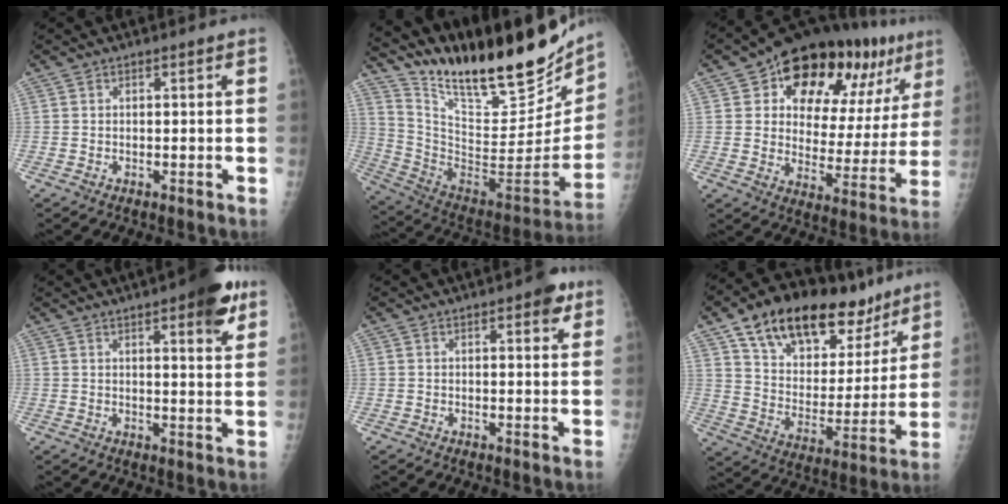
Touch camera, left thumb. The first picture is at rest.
{"total": 31.8, "force": [25.2, 9.2, 17.1], "torque": [-0.252, -0.122, 0.390]}
{"total": 25.0, "force": [14.3, 12.6, 16.1], "torque": [-0.181, -0.030, 0.210]}
{"total": 10.3, "force": [5.7, 2.7, 8.1], "torque": [-0.086, -0.021, 0.068]}
{"total": 3.8, "force": [2.0, 1.4, 2.9], "torque": [-0.024, -0.005, 0.019]}
{"total": 25.4, "force": [16.0, 13.2, 14.7], "torque": [-0.194, -0.033, 0.262]}